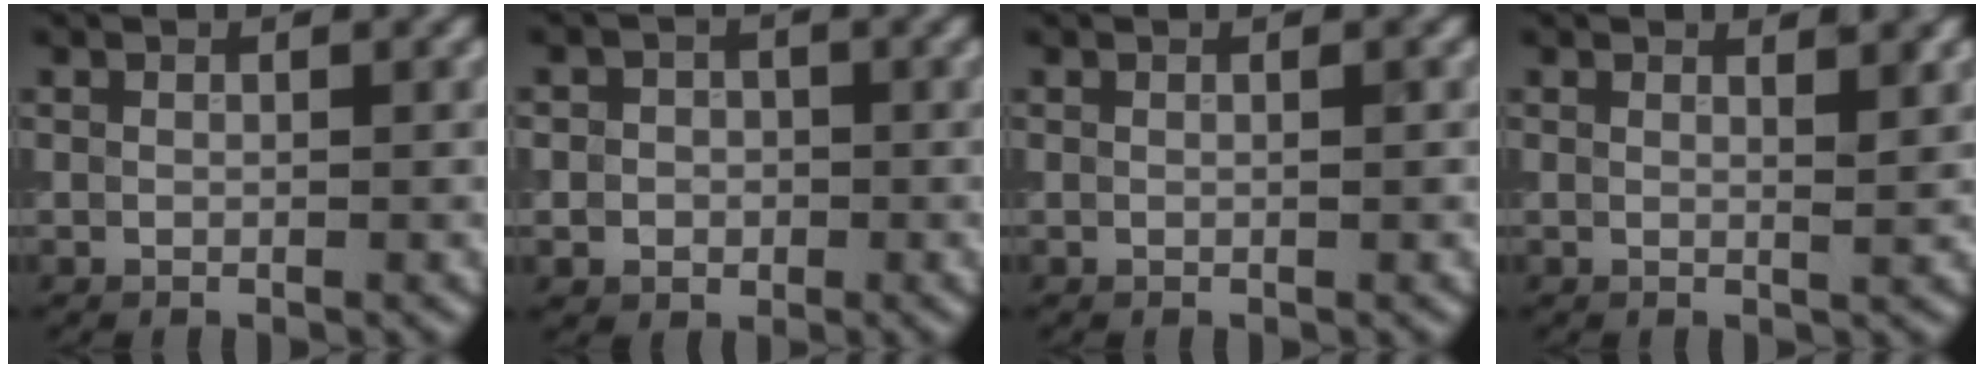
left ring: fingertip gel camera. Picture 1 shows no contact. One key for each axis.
{"total": 2.6, "fx": -0.3, "fy": 2.5, "fz": 0.7, "tx": 0.011, "ty": 0.001, "tz": -0.023}
{"total": 0.5, "fx": 0.0, "fy": 0.0, "fz": 0.5, "tx": -0.008, "ty": 0.001, "tz": 0.000}
{"total": 1.9, "fx": 1.1, "fy": 0.6, "fz": 1.5, "tx": -0.010, "ty": 0.005, "tz": 0.003}